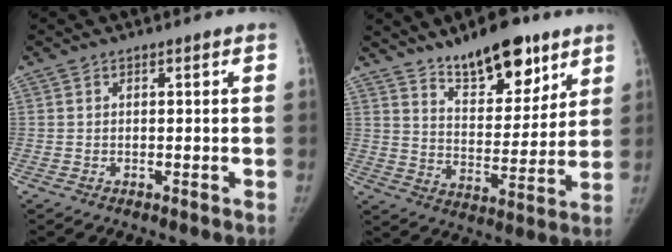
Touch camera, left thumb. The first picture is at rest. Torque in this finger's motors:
{"motor_torque": [0.19, 0.17, 0.81, -0.61, 0.03]}